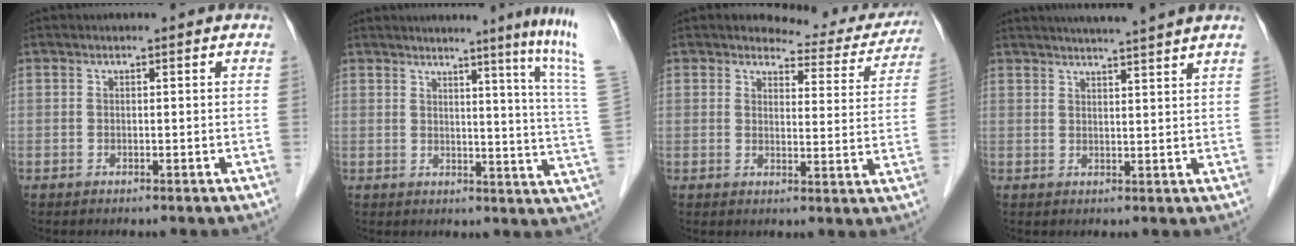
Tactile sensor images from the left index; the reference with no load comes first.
{"total": 13.4, "force": [9.5, -3.7, 8.6], "torque": [-0.111, -0.067, 0.092]}
{"total": 9.9, "force": [9.4, 3.0, 1.0], "torque": [0.007, -0.023, 0.095]}
{"total": 9.2, "force": [8.1, -1.2, 4.1], "torque": [-0.058, 0.013, 0.099]}